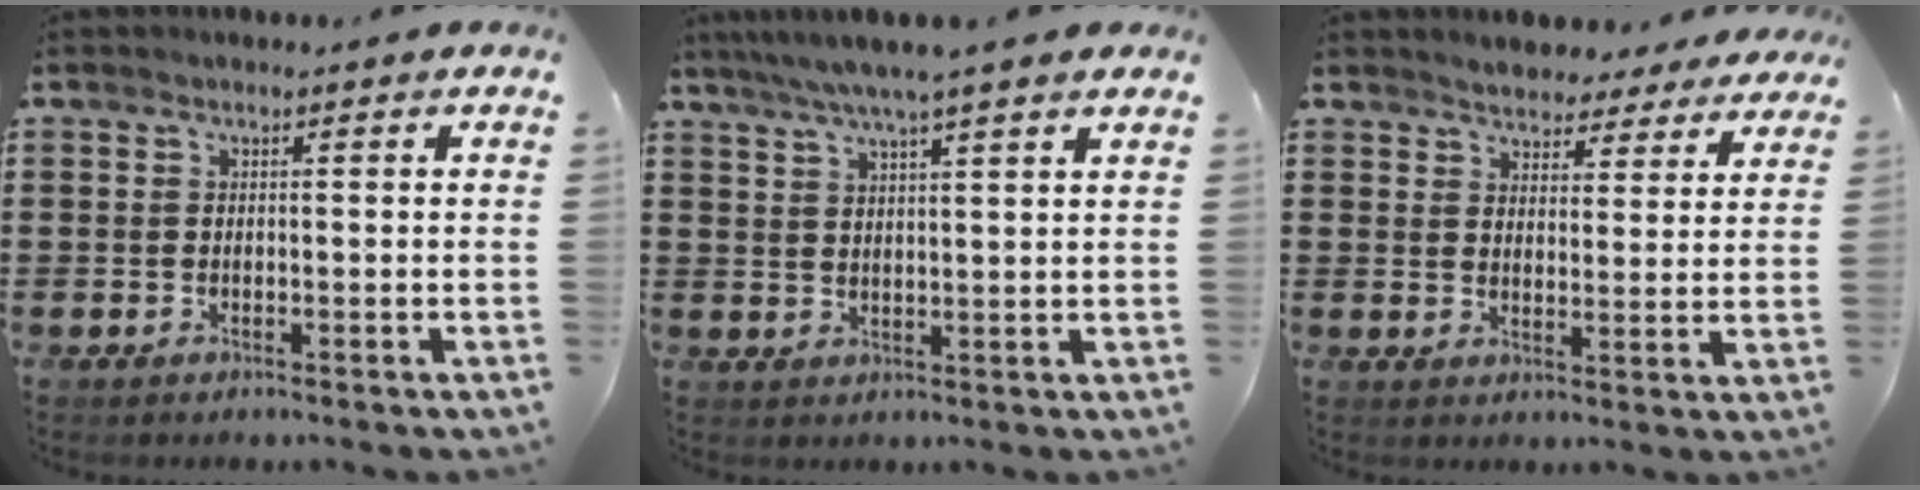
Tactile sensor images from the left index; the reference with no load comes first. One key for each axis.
{"total": 4.7, "fx": 3.8, "fy": -0.3, "fz": 2.7, "tx": -0.063, "ty": -0.010, "tz": 0.066}
{"total": 3.8, "fx": 3.8, "fy": 0.8, "fz": -0.1, "tx": -0.017, "ty": -0.011, "tz": 0.068}